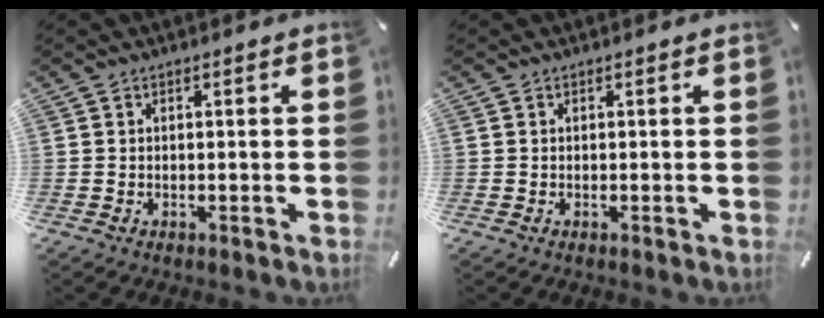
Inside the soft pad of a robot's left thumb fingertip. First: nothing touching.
{"total": 0.0}